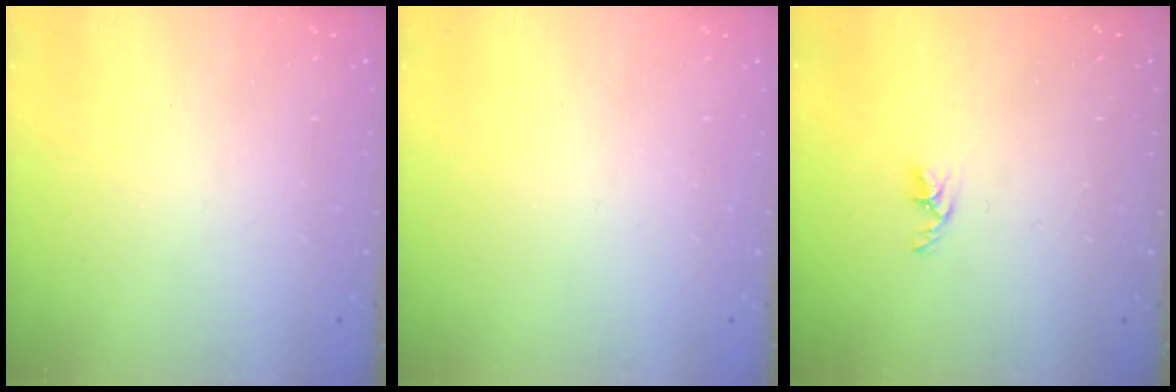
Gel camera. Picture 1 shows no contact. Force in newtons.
{"total": 0.0}
{"total": 3.3, "press": 3.3, "slide": 0.5}